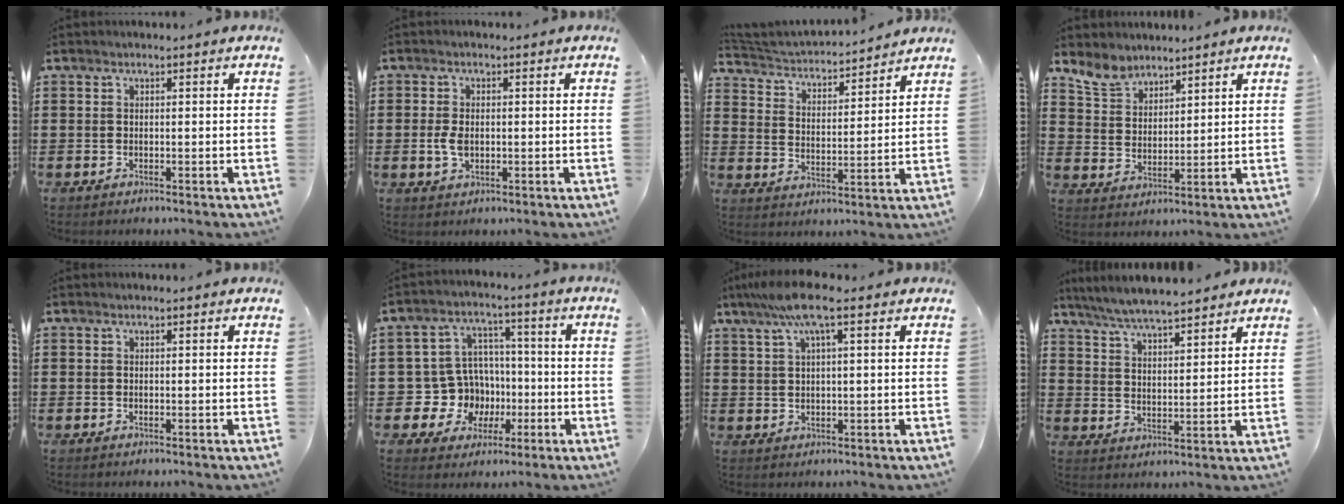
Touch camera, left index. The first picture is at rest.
{"total": 3.0, "force": [-0.2, 1.7, 2.5], "torque": [-0.063, -0.002, -0.009]}
{"total": 3.2, "force": [3.1, 0.2, 0.5], "torque": [-0.030, -0.030, 0.046]}
{"total": 5.7, "force": [5.0, 2.4, 1.1], "torque": [-0.044, -0.011, 0.096]}
{"total": 0.0}
{"total": 9.5, "force": [-1.2, 9.1, 2.5], "torque": [-0.093, 0.000, -0.014]}
{"total": 6.8, "force": [3.3, 0.9, 5.9], "torque": [-0.120, 0.007, 0.057]}
{"total": 5.8, "force": [5.6, 0.3, 1.8], "torque": [-0.056, -0.022, 0.100]}